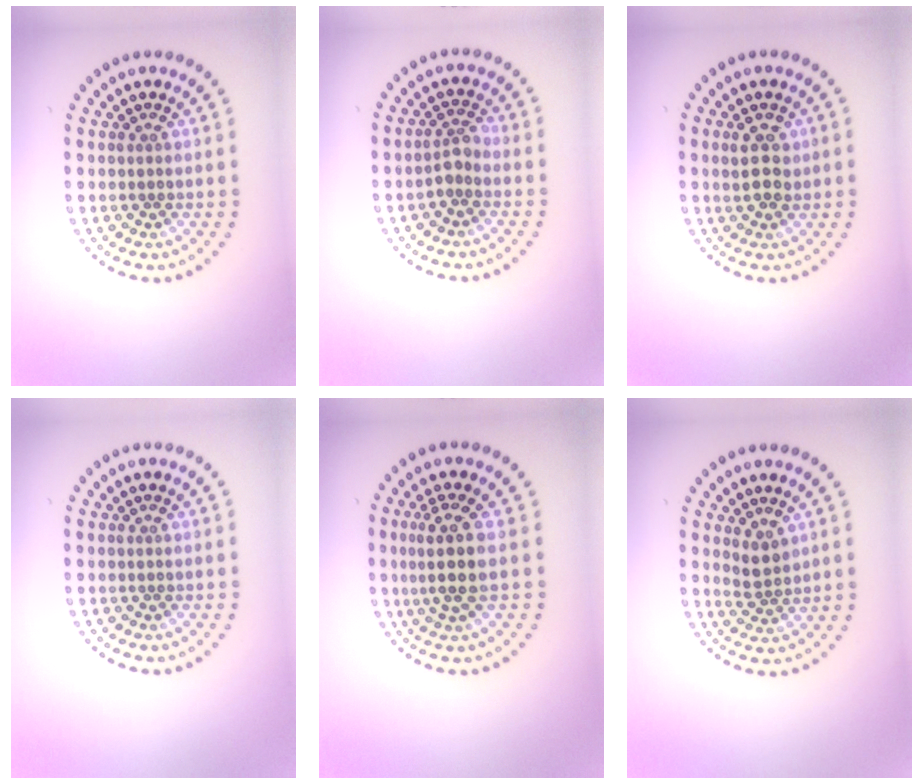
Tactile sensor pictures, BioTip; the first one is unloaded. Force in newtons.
{"total": 1.7, "press": 1.4, "slide": 1.0}
{"total": 2.6, "press": 2.6, "slide": 0.3}
{"total": 0.0}
{"total": 3.4, "press": 2.9, "slide": 1.9}
{"total": 1.9, "press": 1.6, "slide": 1.0}